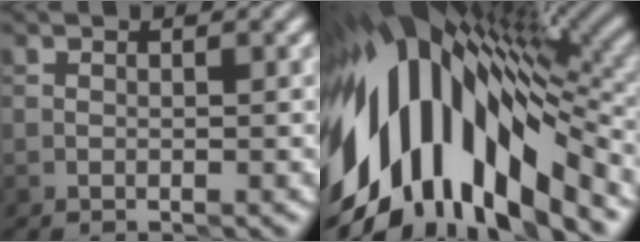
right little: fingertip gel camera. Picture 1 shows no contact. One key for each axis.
{"total": 14.1, "fx": -3.2, "fy": 8.3, "fz": 11.0, "tx": -0.221, "ty": 0.007, "tz": -0.059}